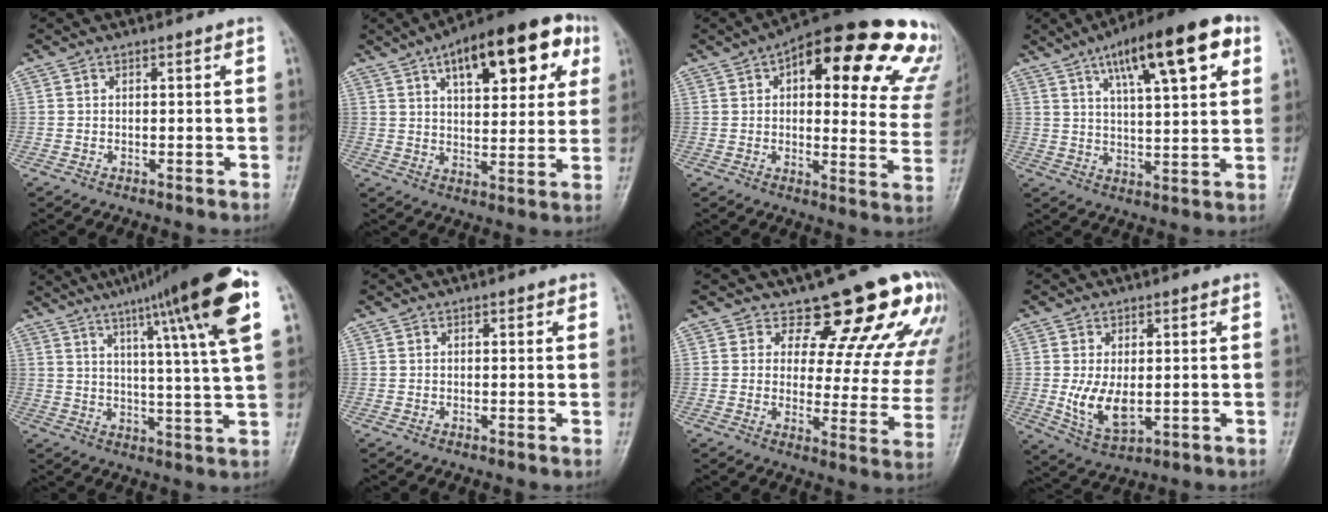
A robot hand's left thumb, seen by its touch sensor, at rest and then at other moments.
{"total": 20.2, "force": [8.8, 8.9, 15.9], "torque": [-0.192, 0.002, 0.125]}
{"total": 25.8, "force": [14.0, 9.8, 19.3], "torque": [-0.206, -0.015, 0.160]}
{"total": 18.1, "force": [8.4, 5.4, 15.0], "torque": [-0.205, -0.009, 0.126]}
{"total": 19.8, "force": [9.9, 1.1, 17.2], "torque": [-0.245, -0.016, 0.136]}
{"total": 0.8, "force": [0.4, 0.5, 0.4], "torque": [0.004, 0.000, 0.001]}
{"total": 17.5, "force": [13.2, 7.6, 8.6], "torque": [-0.047, -0.077, 0.147]}
{"total": 7.5, "force": [-0.1, 4.3, 6.1], "torque": [-0.105, -0.019, 0.009]}